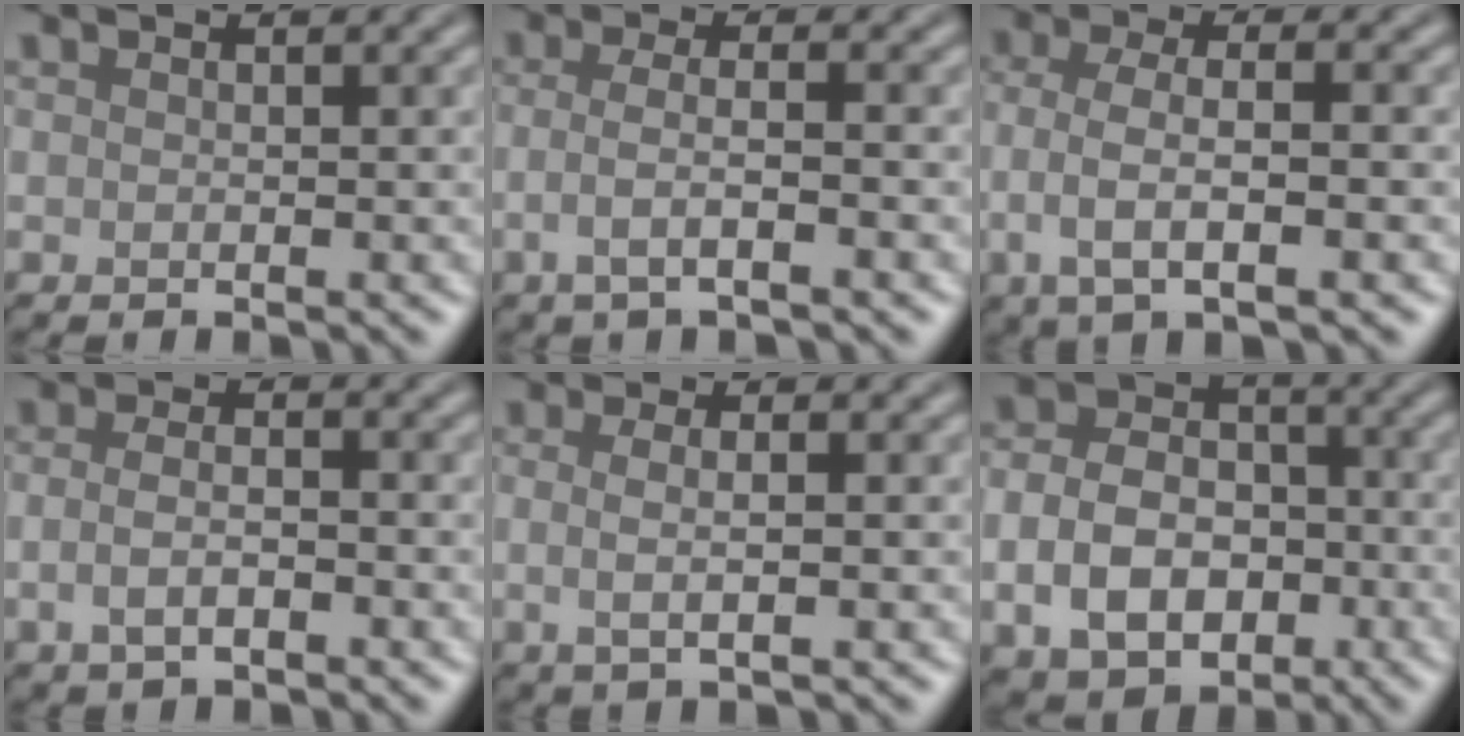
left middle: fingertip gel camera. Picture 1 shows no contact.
{"total": 3.2, "force": [-0.9, 0.9, 2.9], "torque": [-0.053, -0.003, -0.024]}
{"total": 4.7, "force": [-0.9, 1.7, 4.2], "torque": [-0.088, -0.002, -0.019]}
{"total": 2.7, "force": [-0.8, 1.2, 2.3], "torque": [-0.050, -0.004, -0.018]}
{"total": 2.4, "force": [0.0, 0.7, 2.3], "torque": [-0.044, -0.002, -0.002]}
{"total": 7.7, "force": [-2.1, 5.7, 4.8], "torque": [-0.092, -0.008, -0.041]}